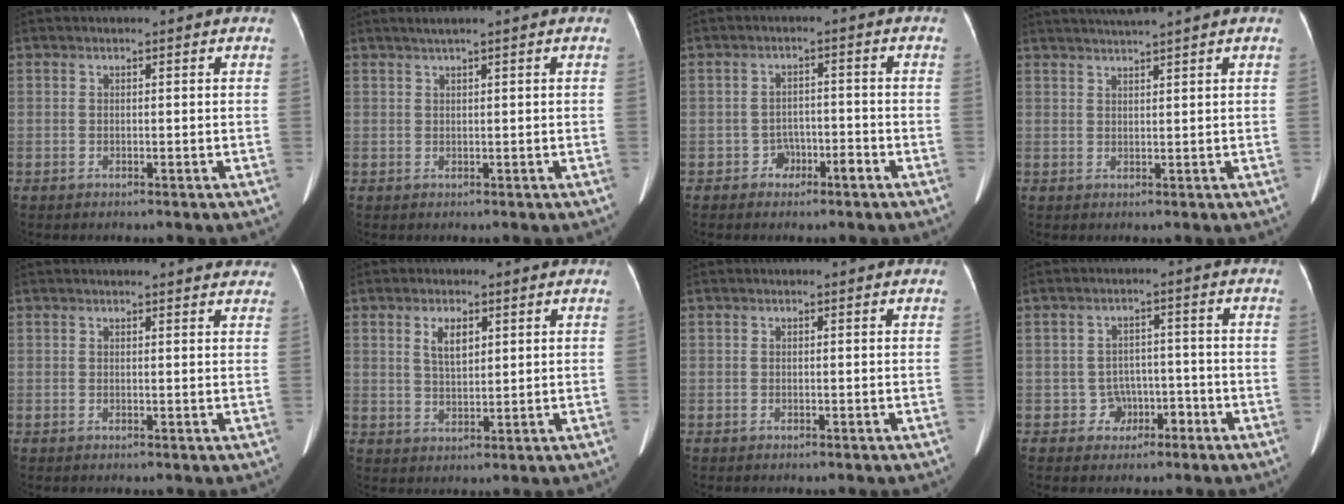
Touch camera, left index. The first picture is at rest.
{"total": 1.3, "force": [0.8, -0.3, 1.0], "torque": [-0.020, 0.001, 0.020]}
{"total": 2.6, "force": [-1.7, 1.7, 0.9], "torque": [-0.007, 0.010, -0.026]}
{"total": 4.2, "force": [3.7, -1.3, 1.7], "torque": [-0.025, 0.015, 0.066]}
{"total": 8.8, "force": [8.3, 1.8, 2.5], "torque": [-0.016, 0.010, 0.074]}
{"total": 3.7, "force": [1.5, 1.7, 2.9], "torque": [-0.061, 0.002, 0.032]}
{"total": 0.0}
{"total": 3.6, "force": [-1.7, 3.1, 0.1], "torque": [0.009, 0.018, -0.022]}